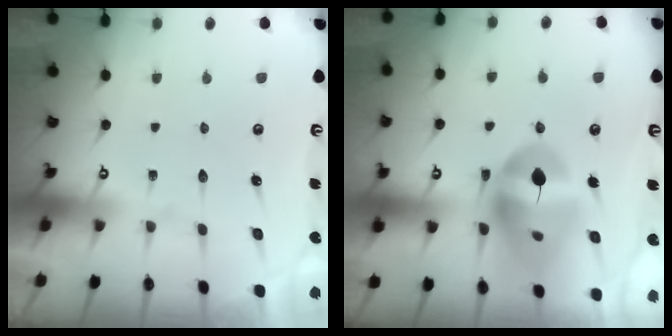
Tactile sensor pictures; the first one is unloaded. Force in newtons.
{"total": 16.2, "press": 16.0, "slide": 2.2}